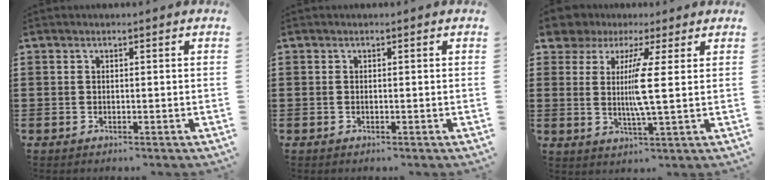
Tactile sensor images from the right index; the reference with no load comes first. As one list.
[{"total": 0.0}, {"total": 6.7, "force": [2.9, 1.5, 5.9], "torque": [-0.107, -0.012, 0.049]}]